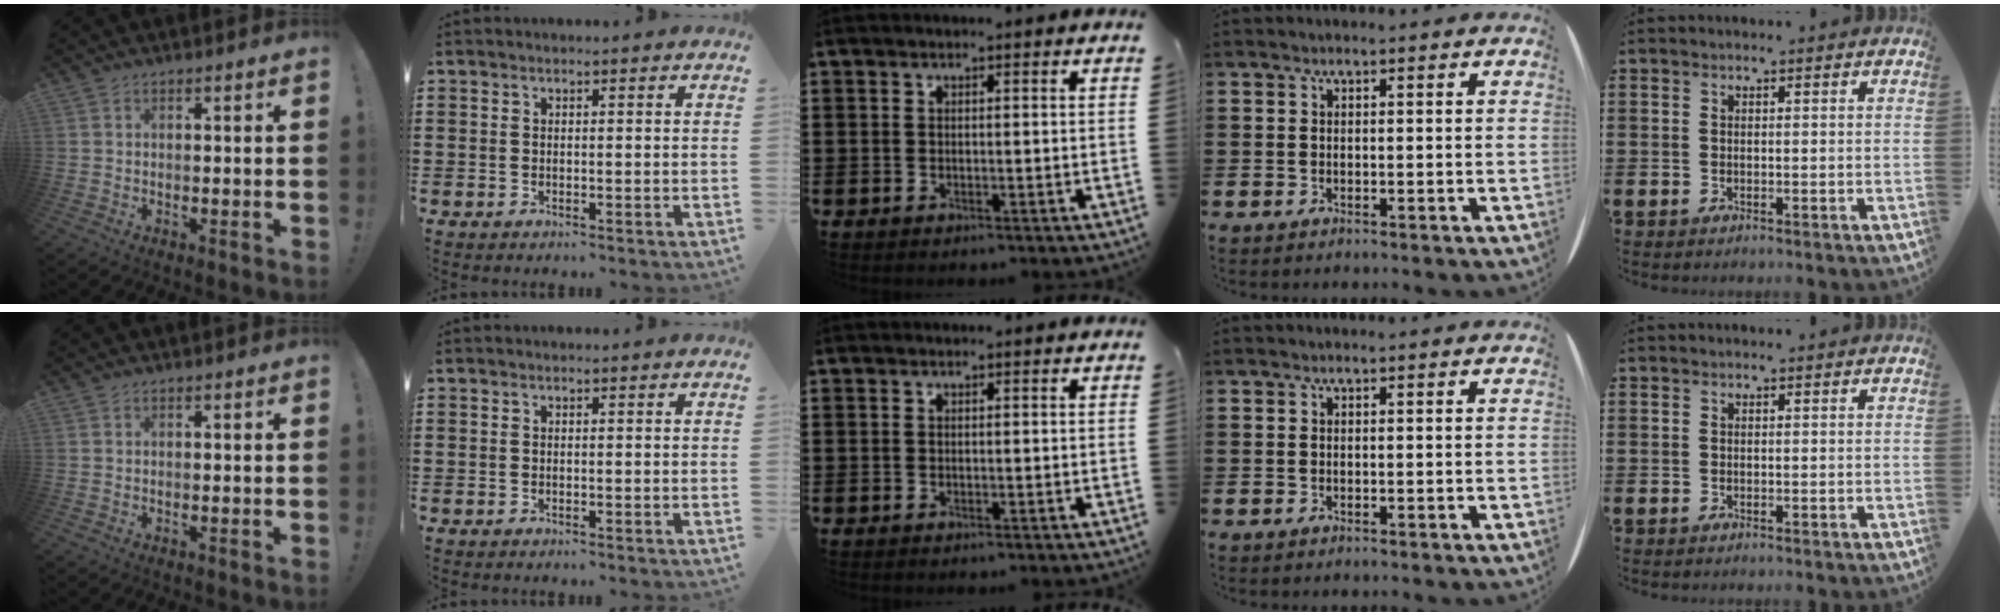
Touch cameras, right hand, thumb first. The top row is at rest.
{}